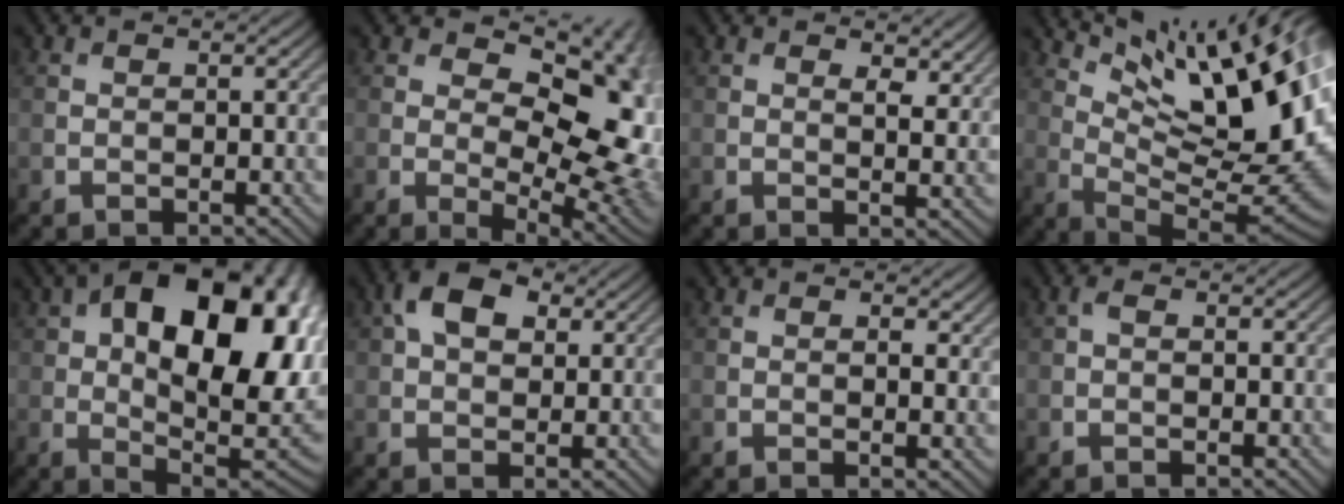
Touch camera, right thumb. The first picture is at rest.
{"total": 16.0, "force": [3.6, 9.3, 12.6], "torque": [-0.158, 0.000, 0.070]}
{"total": 5.0, "force": [3.0, 2.1, 3.5], "torque": [-0.055, -0.008, 0.043]}
{"total": 15.8, "force": [7.2, 3.9, 13.6], "torque": [-0.220, -0.001, 0.135]}
{"total": 21.5, "force": [5.3, 12.4, 16.7], "torque": [-0.250, 0.017, 0.095]}
{"total": 6.9, "force": [2.7, 4.3, 4.7], "torque": [-0.091, 0.011, 0.043]}
{"total": 2.5, "force": [1.0, 1.1, 2.0], "torque": [-0.034, -0.004, 0.018]}
{"total": 0.8, "force": [0.0, 0.5, 0.6], "torque": [-0.009, 0.001, -0.003]}